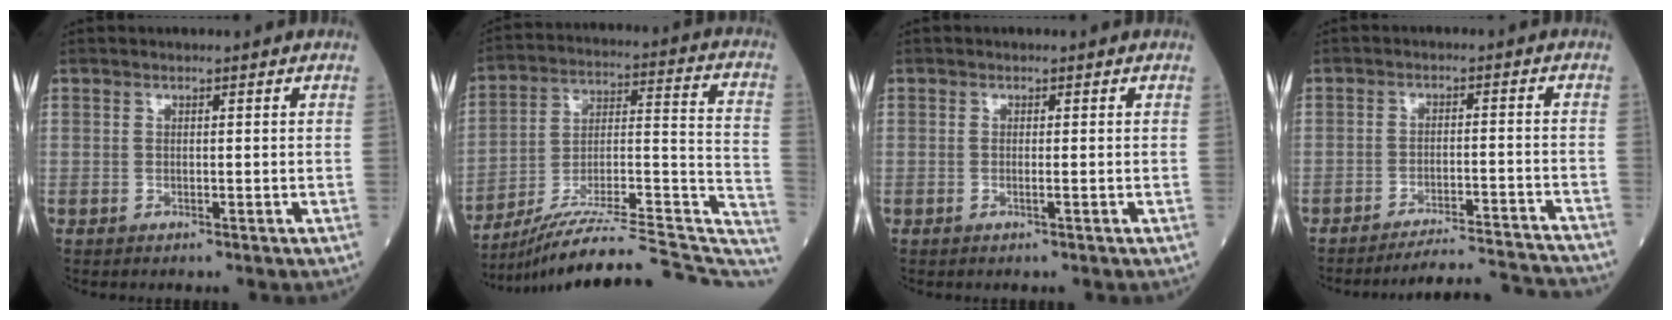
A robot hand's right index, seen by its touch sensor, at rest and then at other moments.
{"total": 26.4, "force": [-23.4, 1.6, 12.1], "torque": [-0.121, 0.017, -0.345]}
{"total": 0.7, "force": [-0.1, -0.1, 0.7], "torque": [-0.015, -0.001, -0.003]}
{"total": 12.6, "force": [-12.5, -1.0, 1.4], "torque": [-0.004, 0.004, -0.172]}